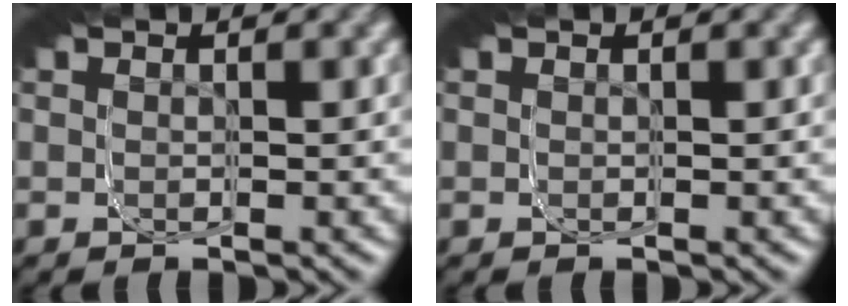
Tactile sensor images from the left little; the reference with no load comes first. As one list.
[{"total": 0.0}]